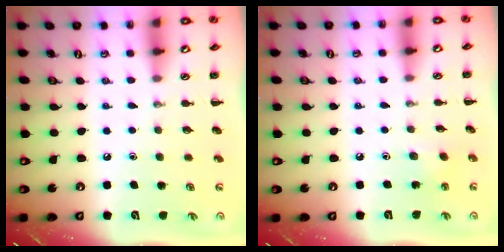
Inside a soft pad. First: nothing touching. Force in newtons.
{"total": 2.8, "press": 2.6, "slide": 0.9}